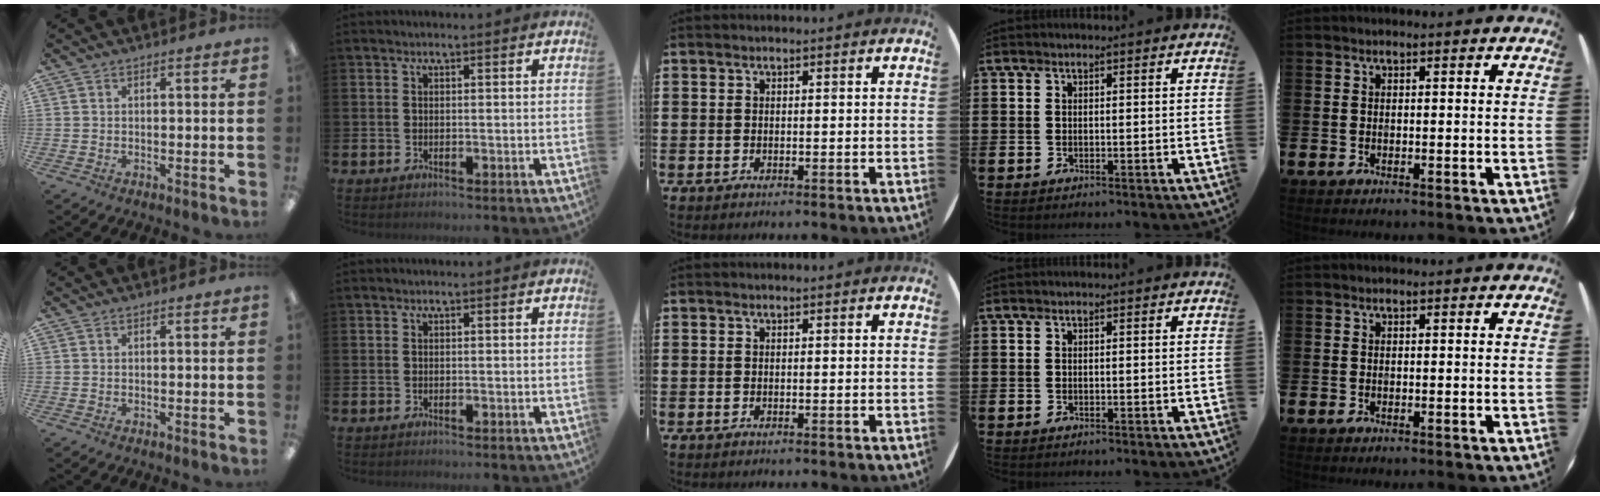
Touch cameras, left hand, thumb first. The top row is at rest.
{}